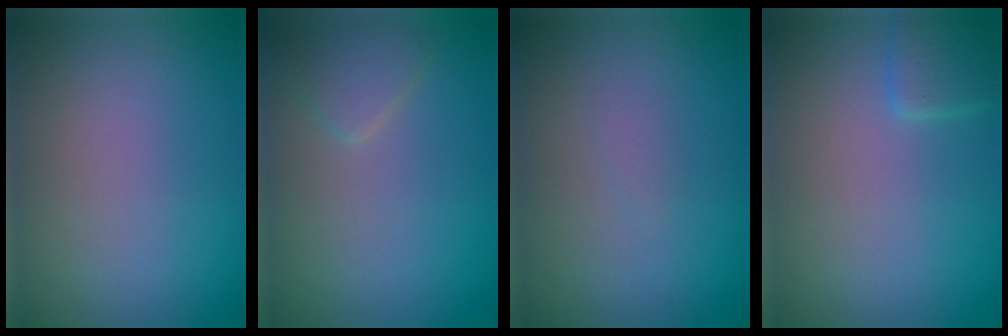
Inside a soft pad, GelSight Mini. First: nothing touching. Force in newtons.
{"total": 1.6, "press": 1.6, "slide": 0.1}
{"total": 0.5, "press": 0.5, "slide": 0.1}
{"total": 1.8, "press": 1.8, "slide": 0.1}